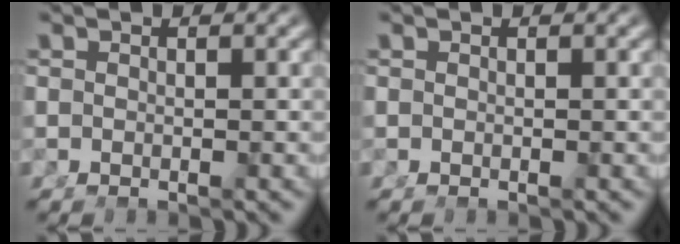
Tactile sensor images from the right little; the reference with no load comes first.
{"total": 0.0}